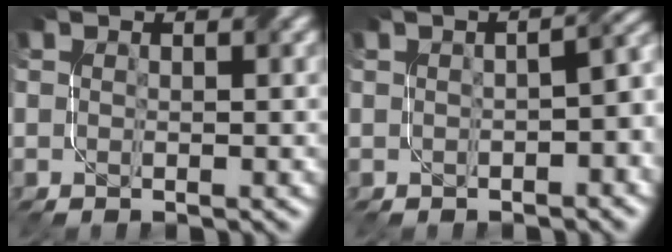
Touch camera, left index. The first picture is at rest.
{"total": 4.2, "force": [-0.5, 1.5, 3.9], "torque": [-0.039, 0.004, 0.001]}